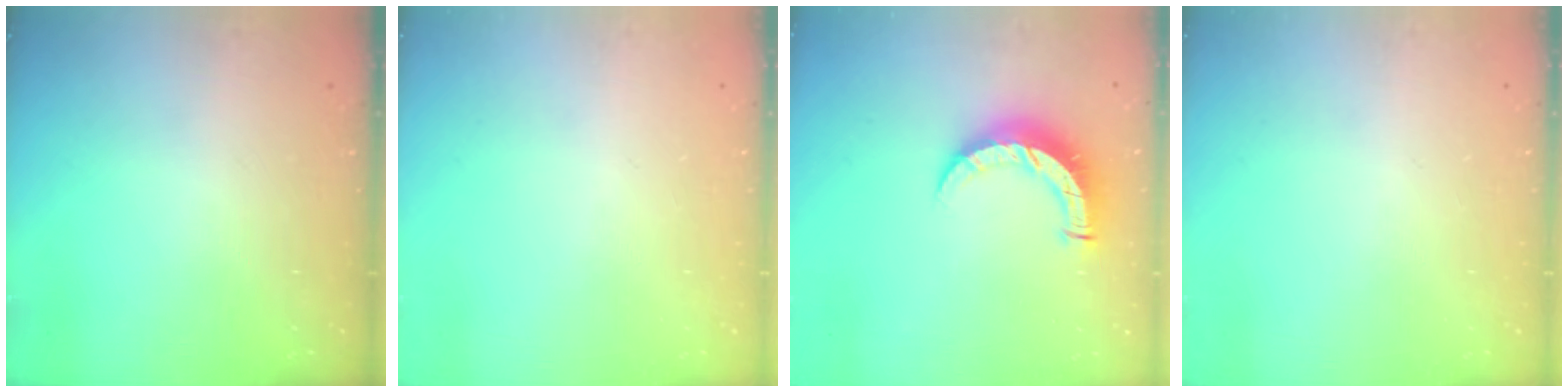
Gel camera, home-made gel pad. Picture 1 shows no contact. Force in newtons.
{"total": 0.0}
{"total": 9.2, "press": 9.1, "slide": 0.6}
{"total": 0.0}